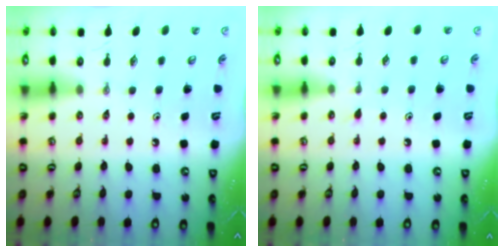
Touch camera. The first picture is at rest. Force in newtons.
{"total": 5.0, "press": 5.0, "slide": 0.5}